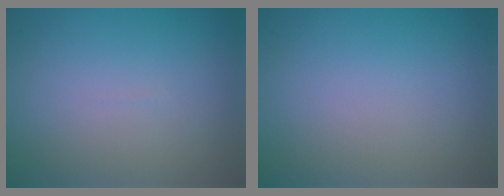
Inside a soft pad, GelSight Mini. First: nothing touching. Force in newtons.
{"total": 0.0}